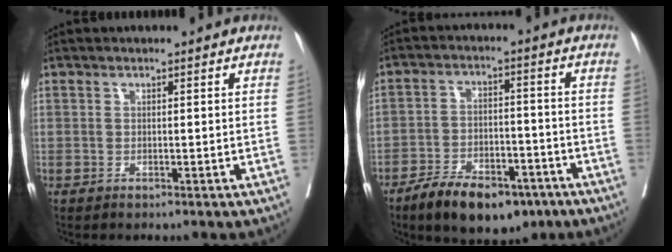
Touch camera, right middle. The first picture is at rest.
{"total": 11.8, "force": [-8.3, 5.0, 6.8], "torque": [-0.103, -0.002, -0.132]}